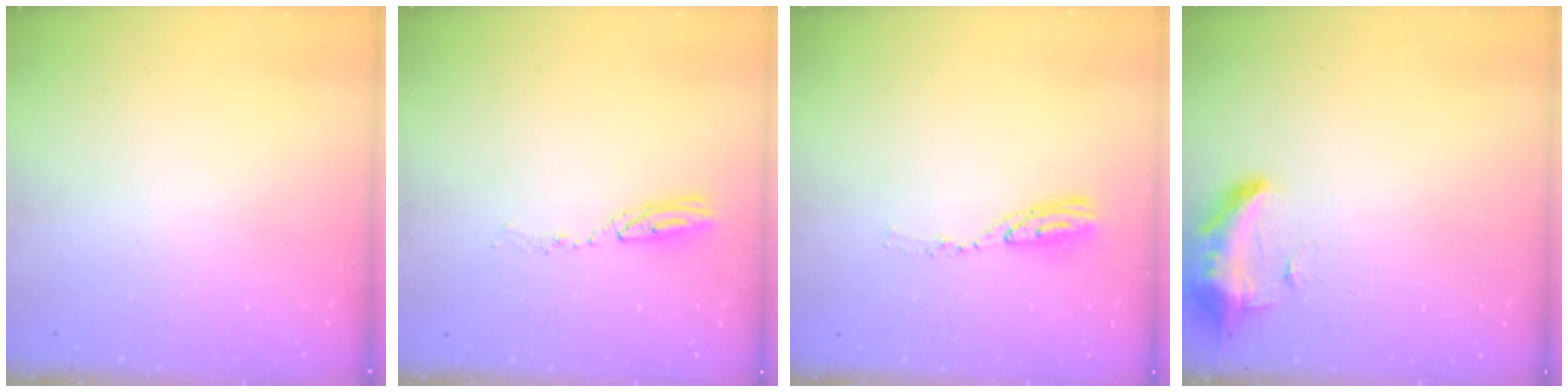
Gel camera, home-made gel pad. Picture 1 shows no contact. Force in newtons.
{"total": 5.4, "press": 5.3, "slide": 0.6}
{"total": 5.9, "press": 5.9, "slide": 0.5}
{"total": 12.6, "press": 10.6, "slide": 6.9}